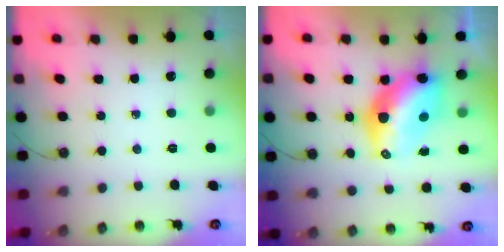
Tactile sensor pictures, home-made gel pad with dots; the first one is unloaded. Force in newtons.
{"total": 12.9, "press": 12.8, "slide": 1.0}